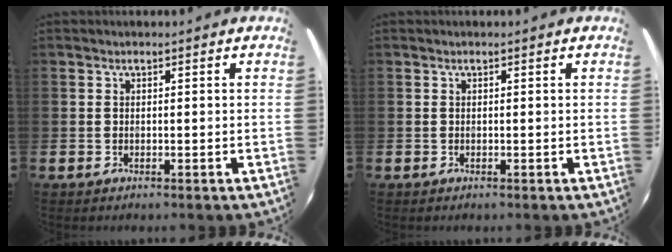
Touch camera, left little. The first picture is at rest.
{"total": 0.0}